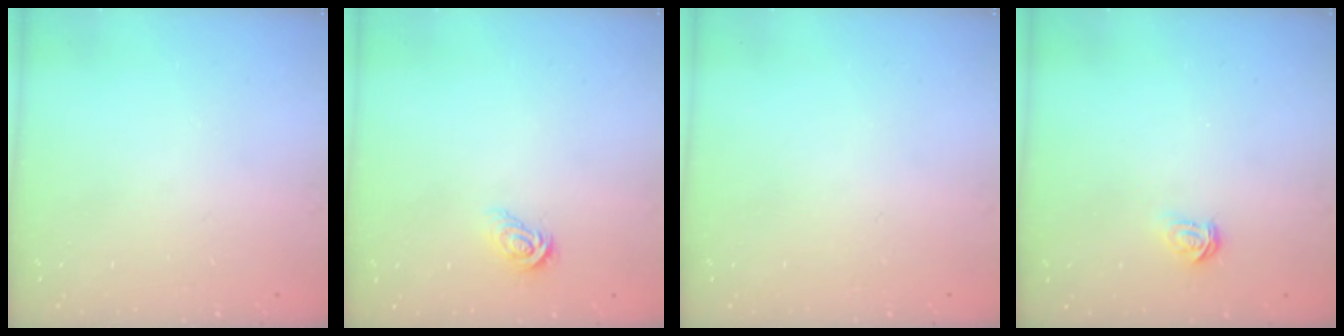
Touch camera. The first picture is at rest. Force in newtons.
{"total": 5.8, "press": 5.8, "slide": 0.1}
{"total": 0.0}
{"total": 2.4, "press": 2.4, "slide": 0.2}